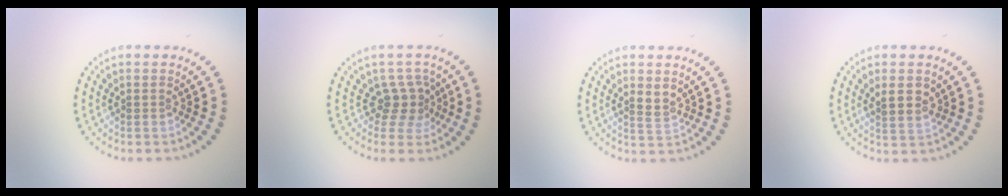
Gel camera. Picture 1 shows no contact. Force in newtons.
{"total": 2.5, "press": 1.8, "slide": 1.7}
{"total": 1.4, "press": 1.2, "slide": 0.6}
{"total": 2.2, "press": 2.0, "slide": 0.9}